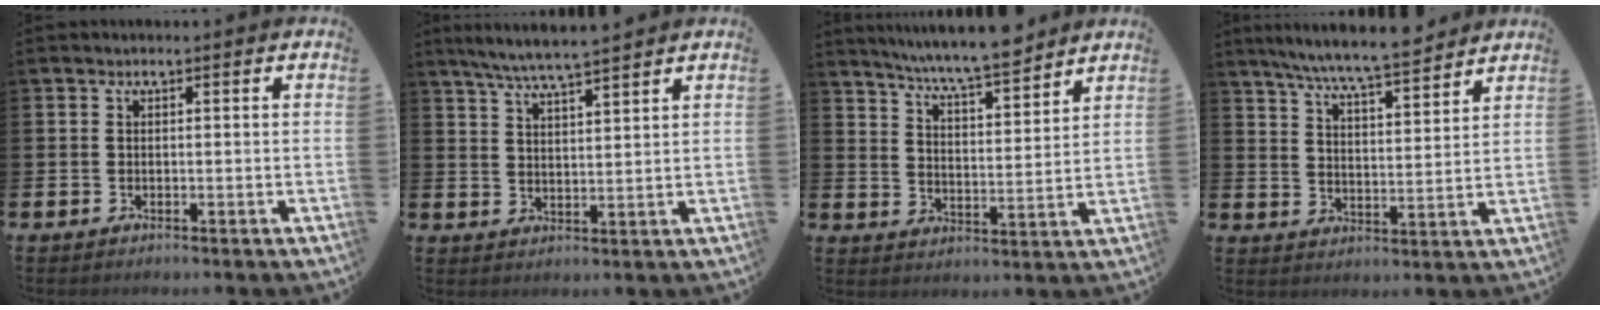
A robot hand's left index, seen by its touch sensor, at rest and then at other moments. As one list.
[{"total": 5.8, "force": [5.5, -0.2, 1.8], "torque": [-0.050, -0.022, 0.097]}, {"total": 7.6, "force": [7.2, 0.1, 2.3], "torque": [-0.065, -0.045, 0.128]}, {"total": 7.6, "force": [7.2, -0.1, 2.4], "torque": [-0.076, -0.041, 0.129]}]